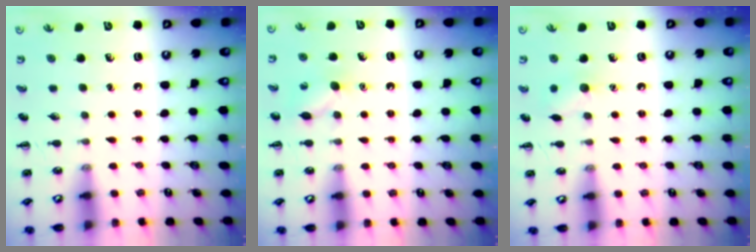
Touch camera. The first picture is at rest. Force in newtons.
{"total": 6.7, "press": 6.6, "slide": 1.6}
{"total": 6.6, "press": 6.4, "slide": 1.6}